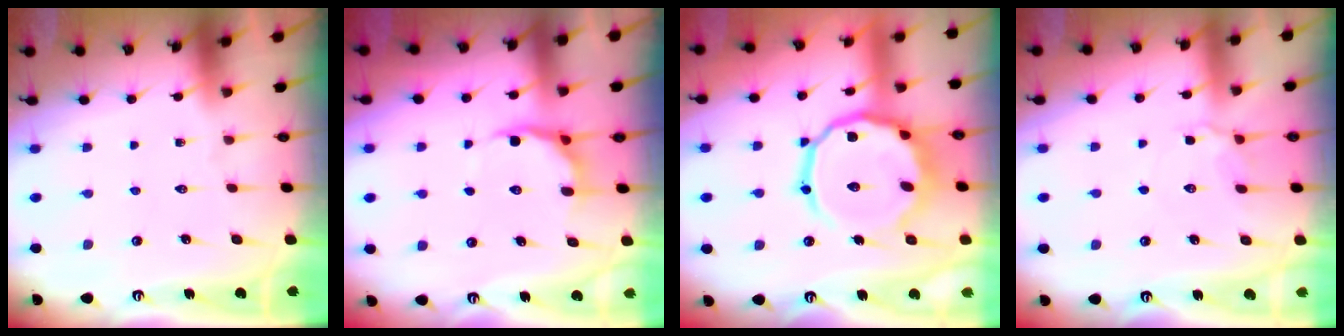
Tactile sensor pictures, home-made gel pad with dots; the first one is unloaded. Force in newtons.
{"total": 7.4, "press": 7.0, "slide": 2.4}
{"total": 16.7, "press": 16.6, "slide": 1.8}
{"total": 4.3, "press": 4.2, "slide": 0.8}